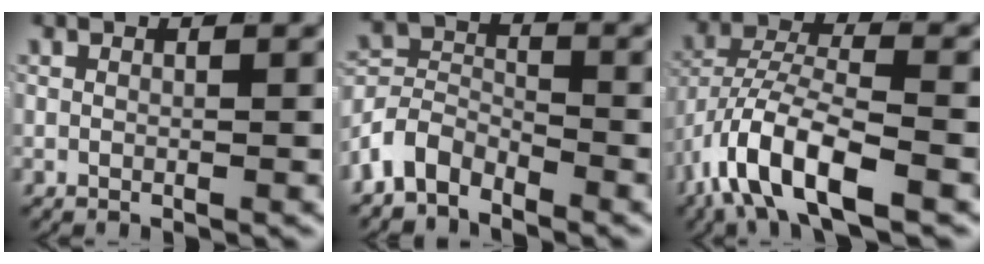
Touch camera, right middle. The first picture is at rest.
{"total": 5.3, "force": [-3.0, 3.7, 2.1], "torque": [-0.039, -0.019, -0.057]}
{"total": 7.5, "force": [-3.7, 3.2, 5.7], "torque": [-0.118, -0.014, -0.061]}